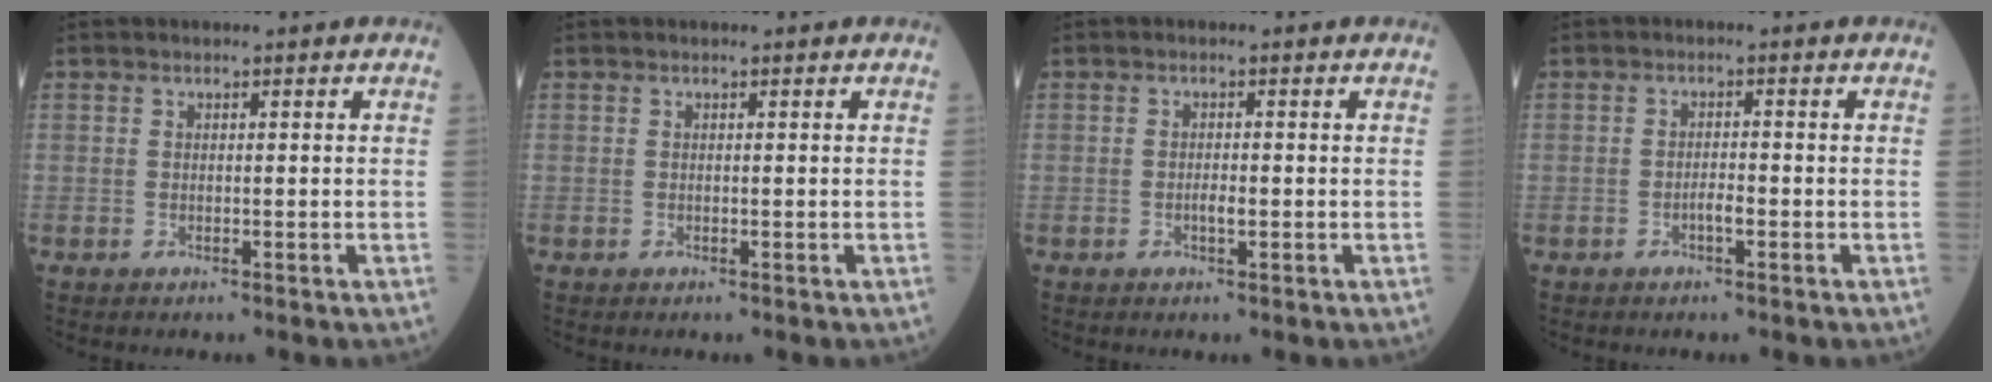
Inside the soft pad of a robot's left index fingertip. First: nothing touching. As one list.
[{"total": 0.0}, {"total": 1.3, "force": [-0.4, 0.3, 1.2], "torque": [-0.025, 0.001, -0.007]}, {"total": 2.0, "force": [-1.0, 0.4, 1.7], "torque": [-0.029, 0.003, -0.018]}]